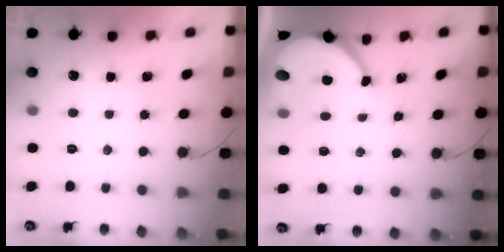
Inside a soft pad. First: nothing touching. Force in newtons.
{"total": 5.9, "press": 5.9, "slide": 0.8}